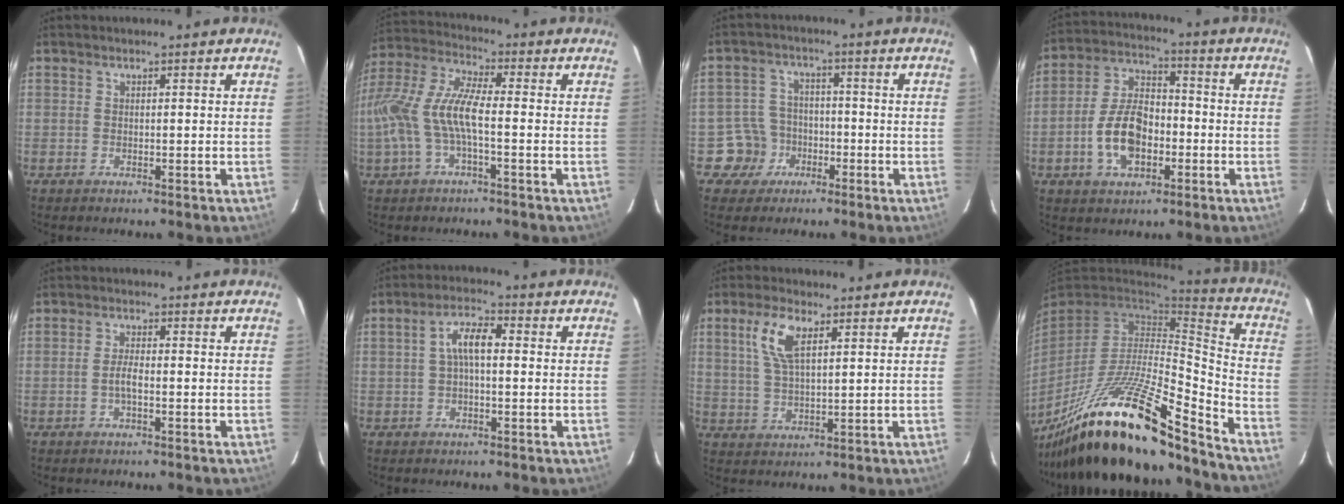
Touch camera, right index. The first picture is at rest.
{"total": 13.4, "force": [-2.6, 4.0, 12.5], "torque": [-0.265, 0.003, -0.050]}
{"total": 6.4, "force": [-3.1, 5.6, -0.3], "torque": [-0.008, 0.027, -0.052]}
{"total": 11.6, "force": [-3.5, 6.8, 8.7], "torque": [-0.177, 0.019, -0.059]}
{"total": 1.4, "force": [-0.5, 0.4, 1.3], "torque": [-0.025, 0.001, -0.010]}
{"total": 5.2, "force": [0.2, 1.9, 4.8], "torque": [-0.093, 0.017, 0.002]}
{"total": 7.3, "force": [3.2, 2.8, 6.0], "torque": [-0.122, 0.010, 0.065]}
{"total": 27.4, "force": [-20.0, 4.7, 18.1], "torque": [-0.317, -0.042, -0.338]}